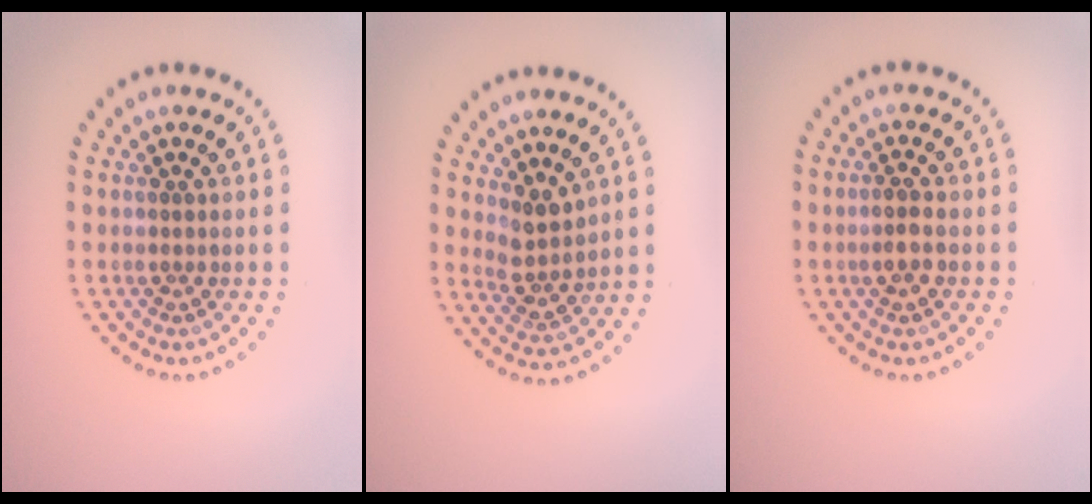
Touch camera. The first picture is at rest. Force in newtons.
{"total": 2.5, "press": 2.0, "slide": 1.5}
{"total": 1.6, "press": 1.6, "slide": 0.4}